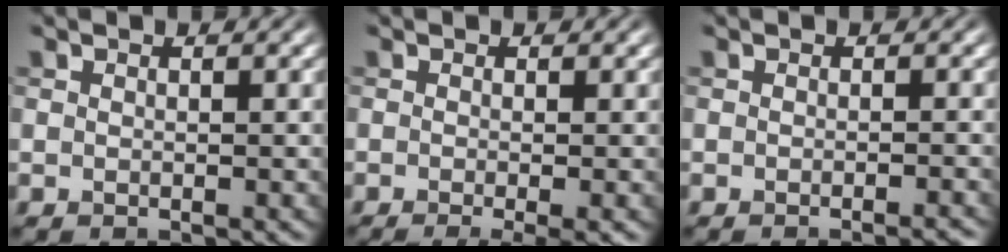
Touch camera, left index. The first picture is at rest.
{"total": 4.3, "force": [-1.8, 1.1, 3.7], "torque": [-0.039, -0.013, -0.026]}
{"total": 2.2, "force": [-1.4, 0.6, 1.6], "torque": [-0.005, 0.002, -0.022]}